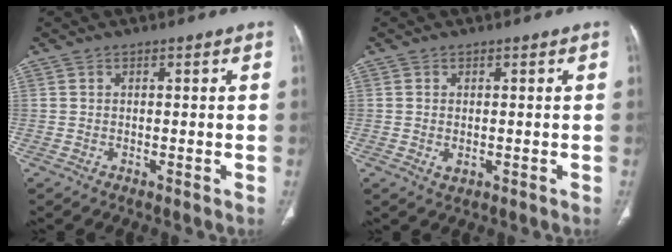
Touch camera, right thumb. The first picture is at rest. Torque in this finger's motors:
{"motor_torque": [-0.38, 0.17, -0.12, 0.61, 0.04]}